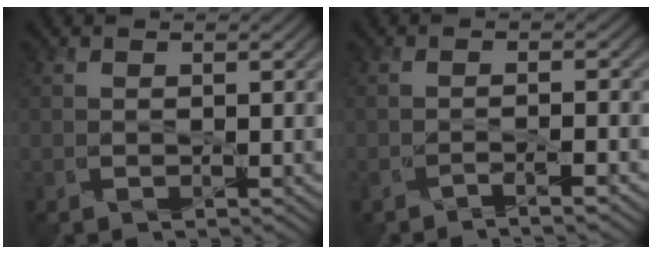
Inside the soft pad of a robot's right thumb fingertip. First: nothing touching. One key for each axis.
{"total": 2.2, "fx": -1.8, "fy": -0.1, "fz": 1.2, "tx": -0.010, "ty": 0.005, "tz": -0.040}